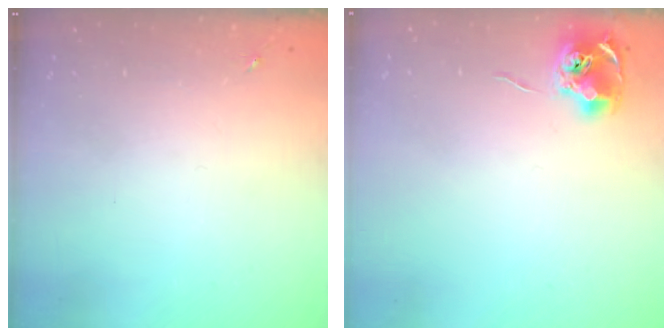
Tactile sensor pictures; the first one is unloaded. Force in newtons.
{"total": 8.4, "press": 8.4, "slide": 0.4}